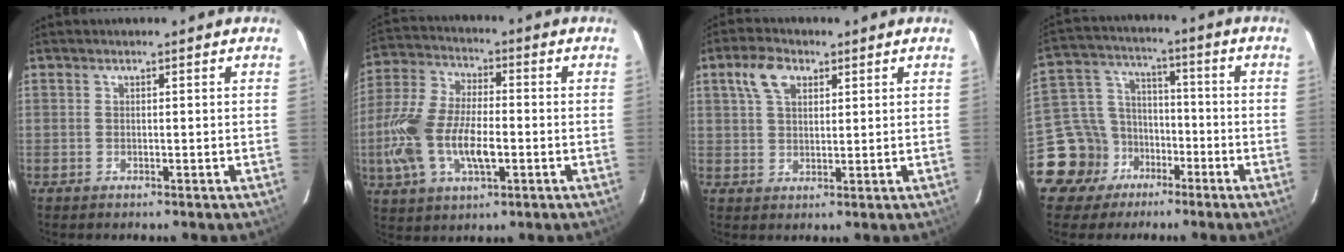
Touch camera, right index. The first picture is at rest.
{"total": 16.2, "force": [-3.8, 7.7, 13.8], "torque": [-0.305, -0.002, -0.069]}
{"total": 6.2, "force": [2.9, 3.7, 4.0], "torque": [-0.079, 0.020, 0.055]}
{"total": 11.9, "force": [-6.8, 9.4, 2.4], "torque": [-0.074, 0.043, -0.106]}